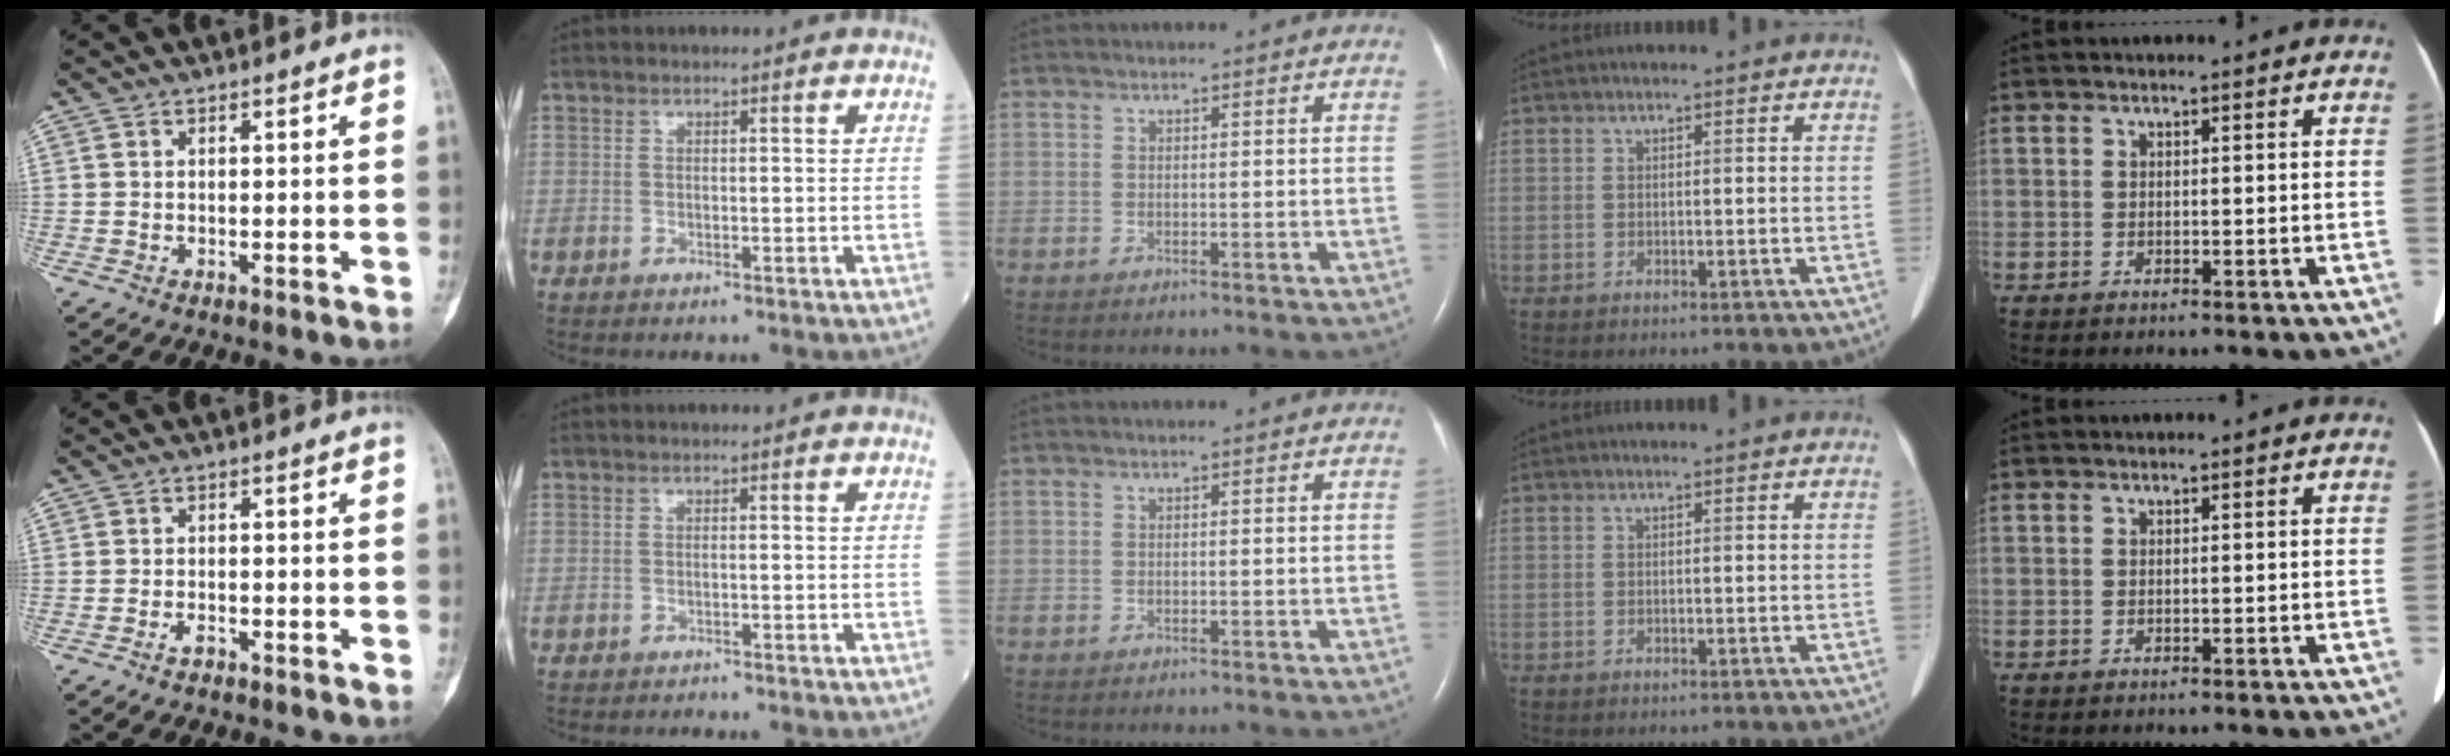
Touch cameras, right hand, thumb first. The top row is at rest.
{"thumb": {"total": 1.5, "force": [-1.2, 0.6, 0.8], "torque": [-0.018, 0.006, -0.023]}, "index": {"total": 0.6, "force": [-0.6, 0.0, -0.1], "torque": [-0.004, -0.003, -0.012]}}